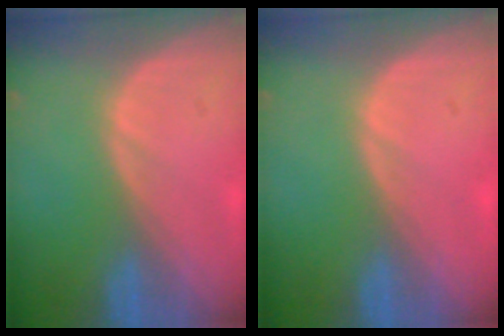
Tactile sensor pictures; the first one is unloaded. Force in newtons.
{"total": 0.0}